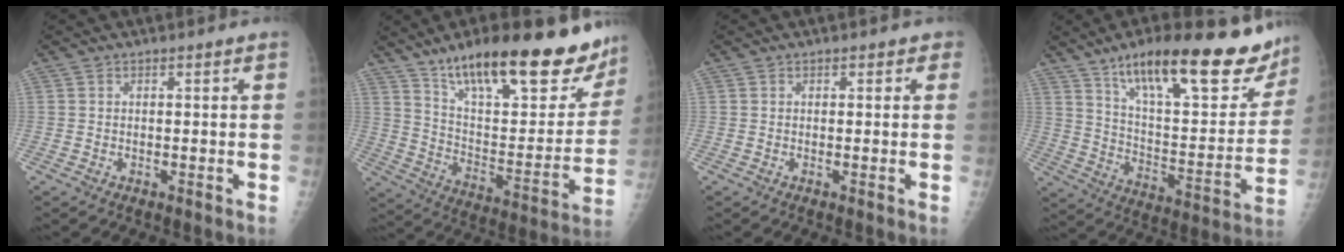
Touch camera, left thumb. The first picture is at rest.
{"total": 29.2, "force": [21.2, 9.3, 17.8], "torque": [-0.225, -0.076, 0.319]}
{"total": 1.3, "force": [0.7, 1.0, 0.6], "torque": [0.012, 0.001, 0.002]}
{"total": 27.8, "force": [19.3, 8.4, 18.1], "torque": [-0.224, -0.069, 0.294]}